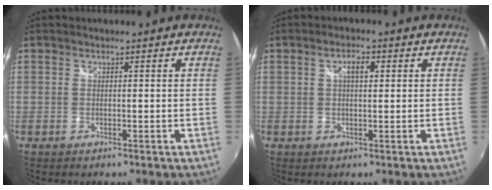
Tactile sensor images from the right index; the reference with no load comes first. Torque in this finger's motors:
{"motor_torque": [0.34, 0.21, 0.15, 0.05]}